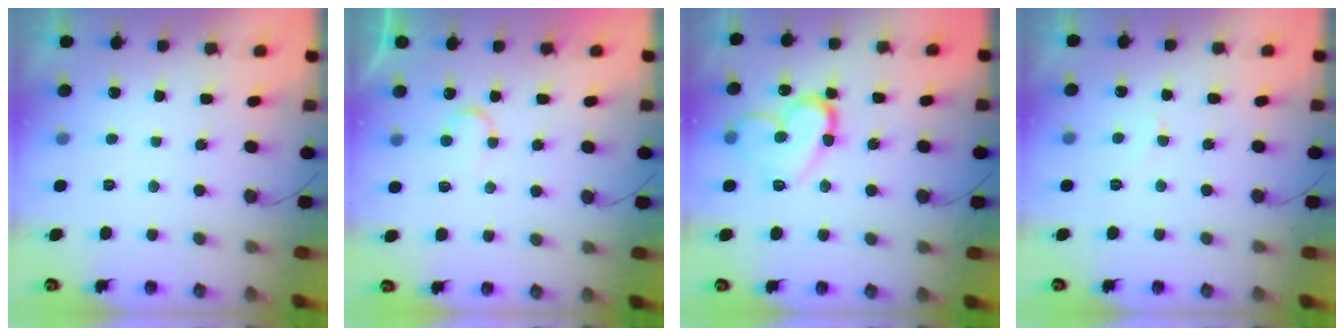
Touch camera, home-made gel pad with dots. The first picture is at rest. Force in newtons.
{"total": 7.0, "press": 6.9, "slide": 0.6}
{"total": 13.5, "press": 13.4, "slide": 1.3}
{"total": 2.4, "press": 2.4, "slide": 0.2}